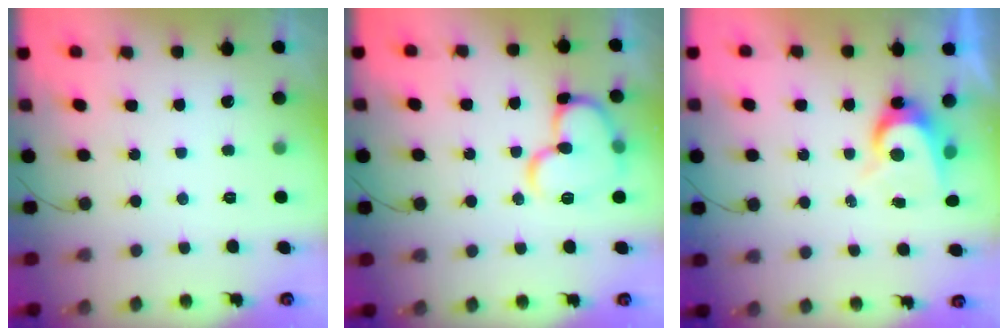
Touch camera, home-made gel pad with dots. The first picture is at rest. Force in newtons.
{"total": 14.1, "press": 14.0, "slide": 1.5}
{"total": 7.4, "press": 7.4, "slide": 0.2}